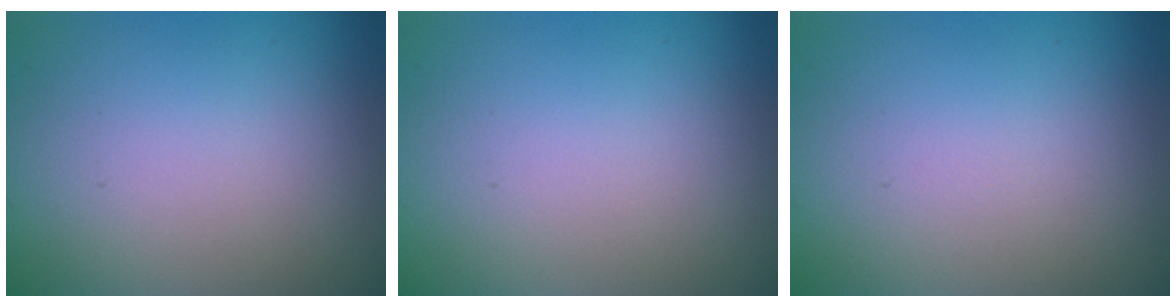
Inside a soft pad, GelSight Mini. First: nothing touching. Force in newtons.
{"total": 0.0}
{"total": 0.0}